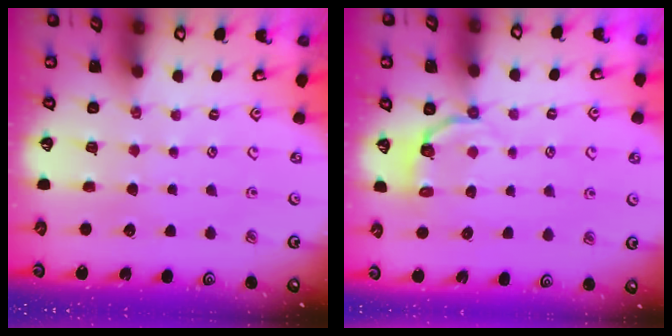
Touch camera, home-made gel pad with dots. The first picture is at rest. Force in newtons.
{"total": 3.5, "press": 1.7, "slide": 3.1}